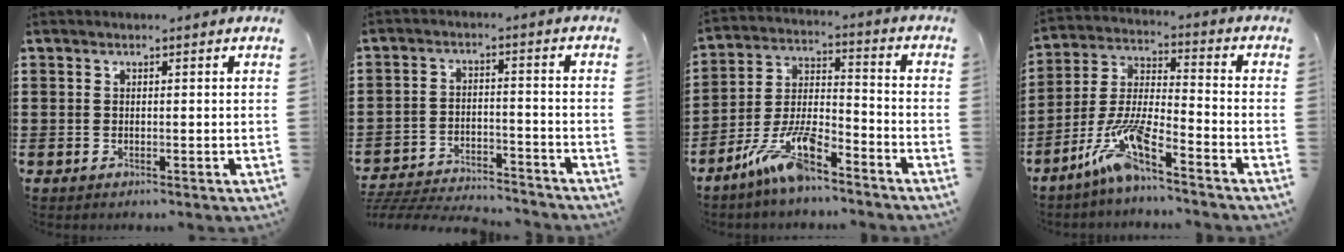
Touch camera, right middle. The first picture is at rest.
{"total": 5.1, "force": [-5.1, 0.5, 0.8], "torque": [-0.027, 0.000, -0.108]}
{"total": 9.9, "force": [-7.4, 2.3, 6.1], "torque": [-0.138, 0.004, -0.143]}
{"total": 9.8, "force": [-7.3, 0.7, 6.4], "torque": [-0.148, -0.012, -0.147]}